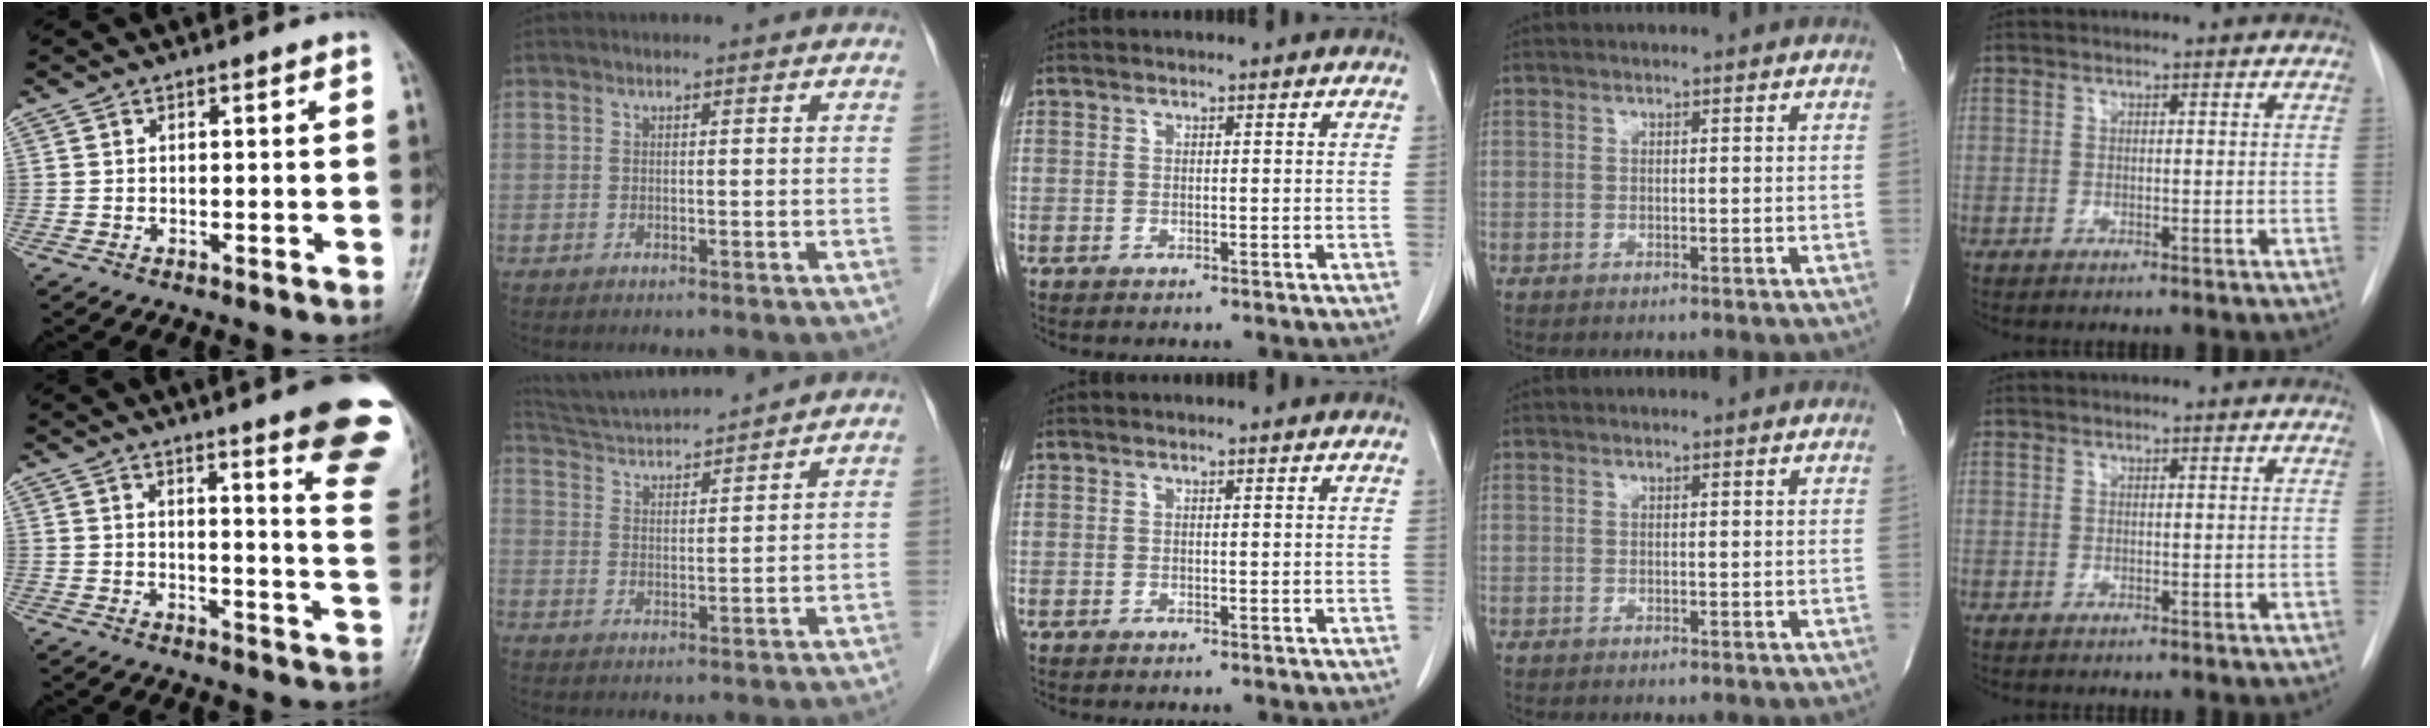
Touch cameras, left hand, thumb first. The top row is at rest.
{"thumb": {"total": 16.5, "force": [11.4, 1.3, 11.9], "torque": [-0.119, -0.077, 0.125]}, "index": {"total": 11.0, "force": [10.4, 0.0, 3.6], "torque": [-0.074, 0.018, 0.176]}}